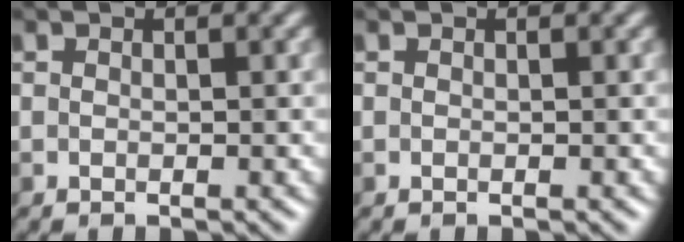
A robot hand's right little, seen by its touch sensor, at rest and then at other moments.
{"total": 0.0}